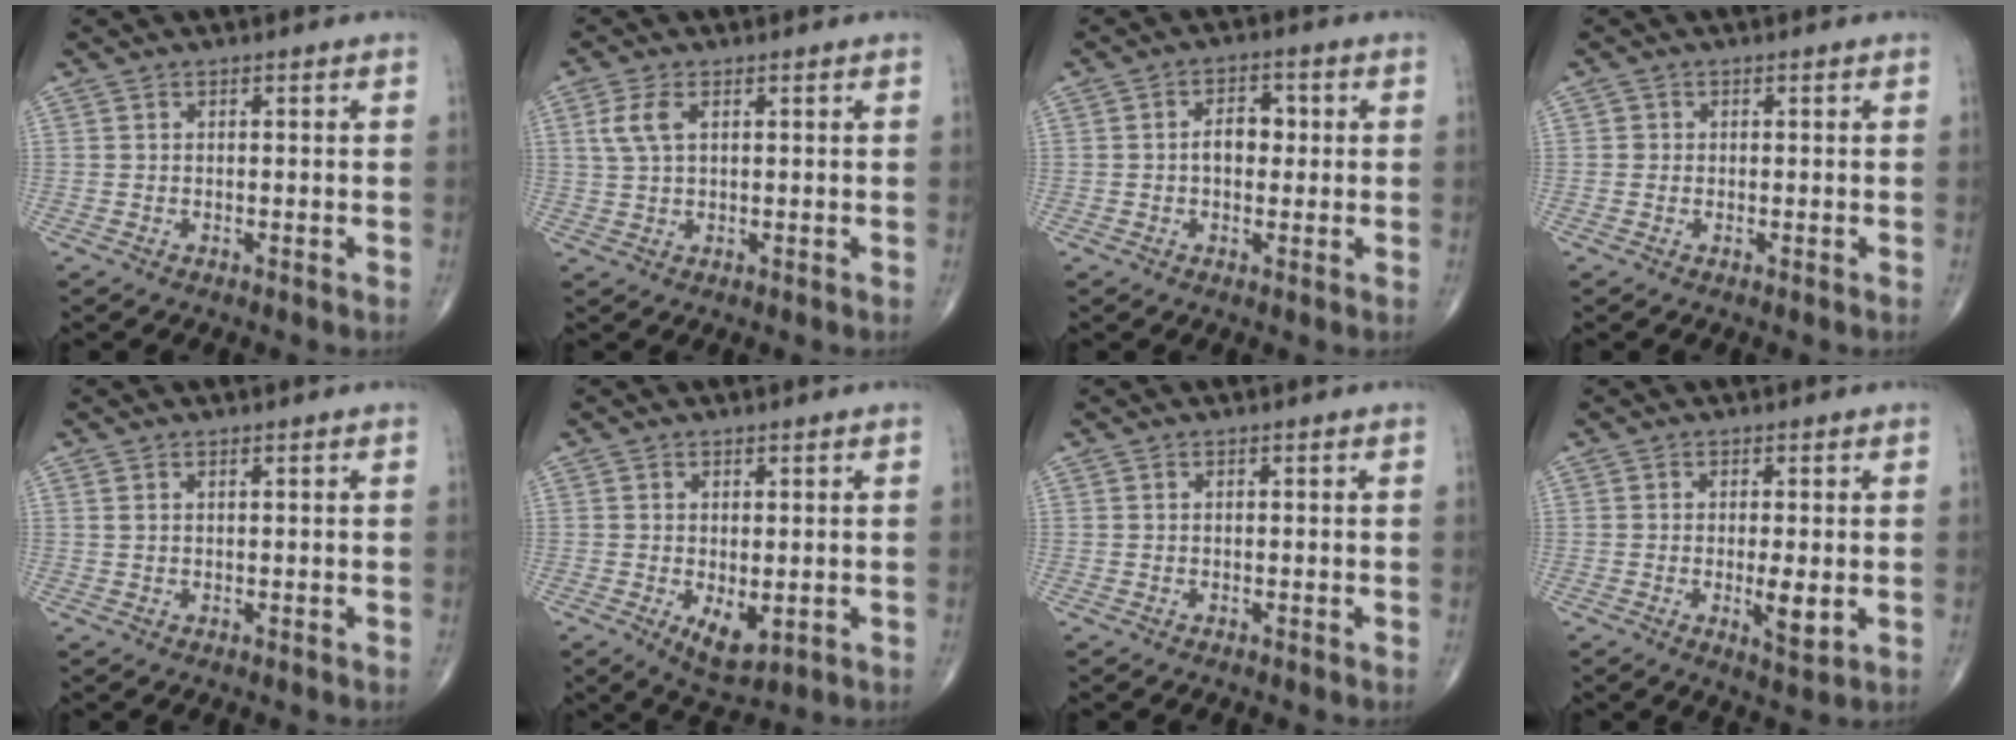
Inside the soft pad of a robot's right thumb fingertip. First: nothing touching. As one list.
[{"total": 4.3, "force": [1.4, 2.2, 3.5], "torque": [-0.086, 0.009, 0.031]}, {"total": 4.8, "force": [0.2, 3.2, 3.6], "torque": [-0.044, 0.012, -0.003]}, {"total": 0.7, "force": [0.0, 0.7, 0.1], "torque": [0.005, 0.004, -0.001]}, {"total": 0.8, "force": [0.5, 0.2, 0.5], "torque": [-0.013, 0.007, 0.014]}, {"total": 5.2, "force": [-0.9, 2.6, 4.4], "torque": [-0.060, -0.014, -0.003]}, {"total": 0.0}, {"total": 4.5, "force": [-0.5, 1.2, 4.3], "torque": [-0.072, -0.014, -0.008]}]